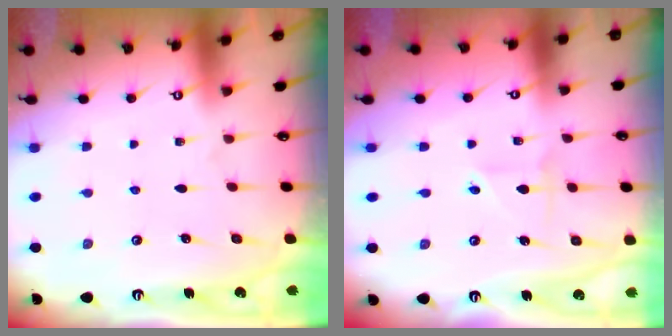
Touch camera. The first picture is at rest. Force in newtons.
{"total": 2.4, "press": 2.2, "slide": 1.0}